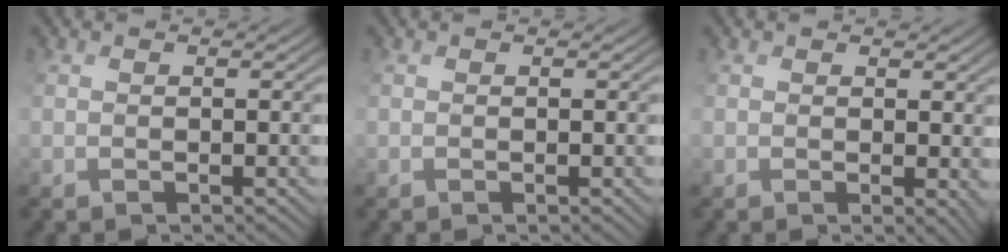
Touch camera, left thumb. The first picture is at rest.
{"total": 0.0}
{"total": 3.0, "force": [-0.2, 1.1, 2.8], "torque": [-0.050, -0.007, 0.004]}